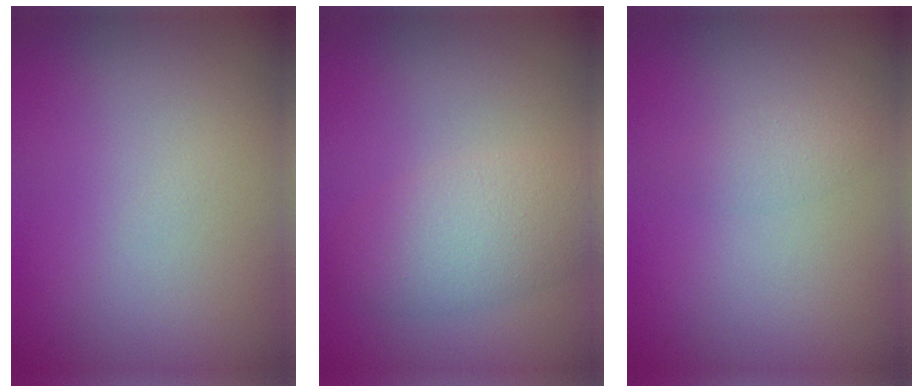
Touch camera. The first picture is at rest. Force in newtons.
{"total": 4.3, "press": 4.3, "slide": 0.2}
{"total": 1.1, "press": 1.1, "slide": 0.1}